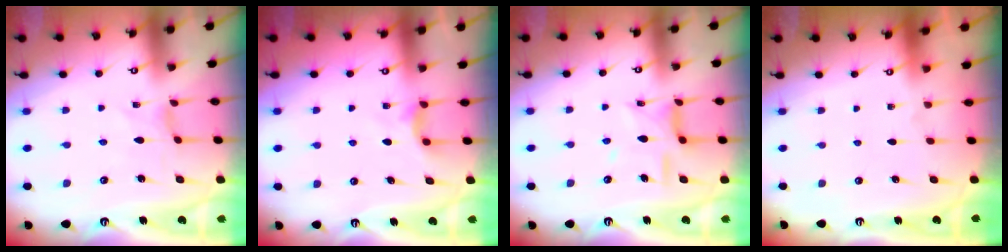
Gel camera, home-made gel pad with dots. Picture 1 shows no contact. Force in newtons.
{"total": 3.3, "press": 3.3, "slide": 0.4}
{"total": 10.6, "press": 10.6, "slide": 0.7}
{"total": 0.0}